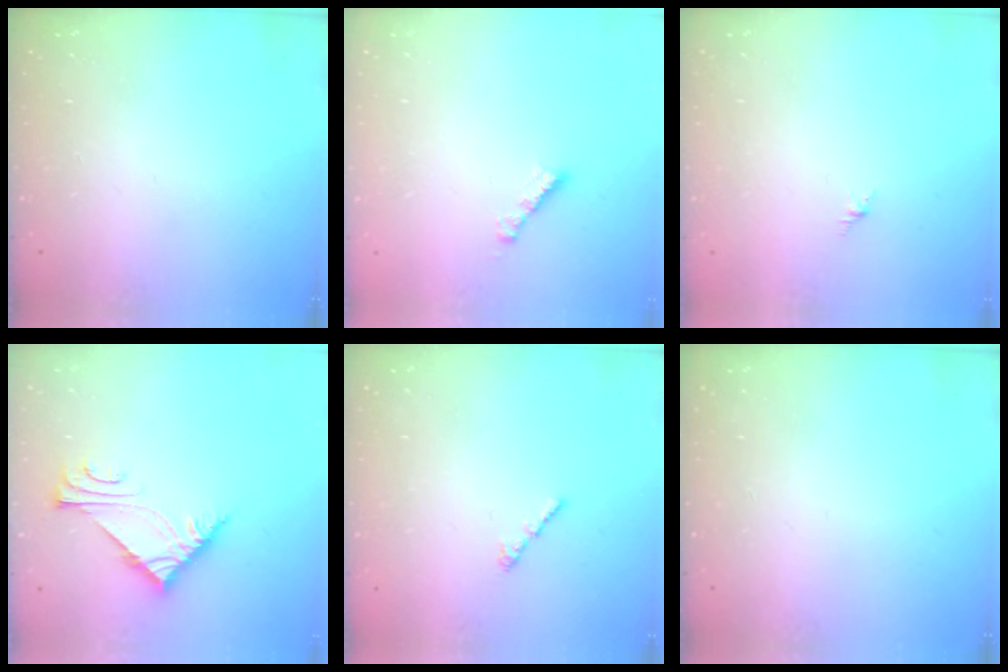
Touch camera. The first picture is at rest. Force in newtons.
{"total": 2.7, "press": 2.7, "slide": 0.3}
{"total": 0.0}
{"total": 7.0, "press": 7.0, "slide": 0.1}
{"total": 1.3, "press": 1.2, "slide": 0.6}
{"total": 0.0}